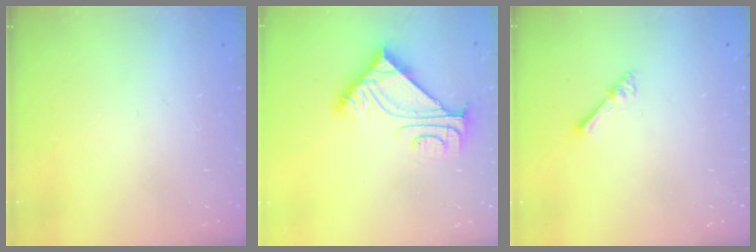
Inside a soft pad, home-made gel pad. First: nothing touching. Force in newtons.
{"total": 8.8, "press": 8.7, "slide": 0.9}
{"total": 3.3, "press": 3.2, "slide": 0.4}